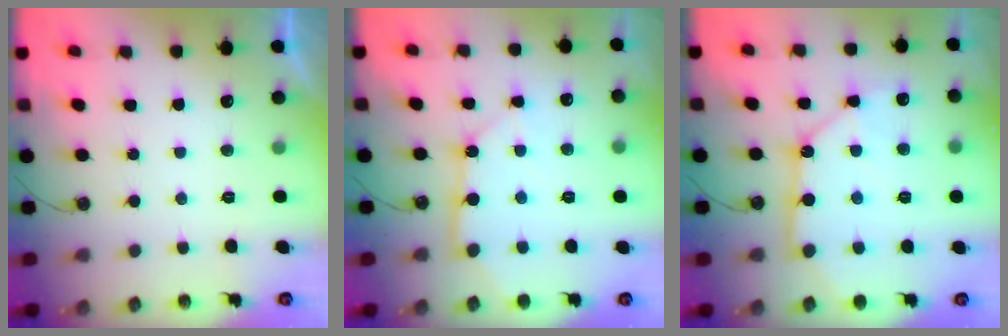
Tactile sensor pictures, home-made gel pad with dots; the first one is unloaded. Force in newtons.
{"total": 10.3, "press": 10.2, "slide": 0.9}
{"total": 12.9, "press": 12.8, "slide": 1.2}